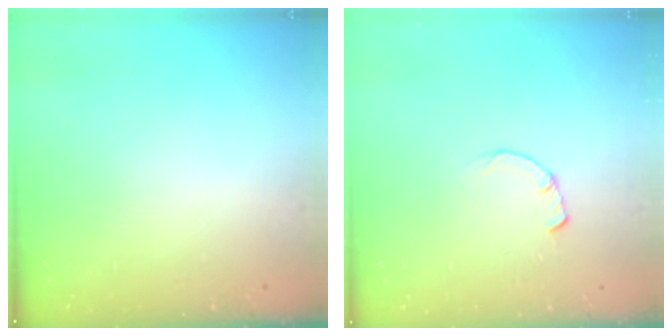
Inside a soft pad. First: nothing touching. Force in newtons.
{"total": 0.8, "press": 0.8, "slide": 0.2}